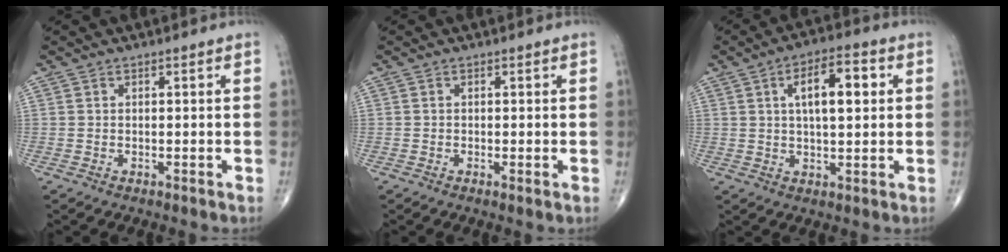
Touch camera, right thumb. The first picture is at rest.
{"total": 0.8, "force": [-0.2, 0.2, 0.8], "torque": [-0.019, -0.004, -0.006]}
{"total": 9.9, "force": [2.5, 4.0, 8.7], "torque": [-0.124, 0.007, 0.034]}